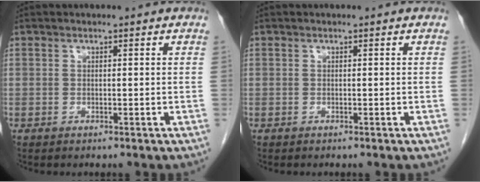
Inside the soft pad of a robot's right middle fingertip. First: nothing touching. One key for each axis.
{"total": 0.0}